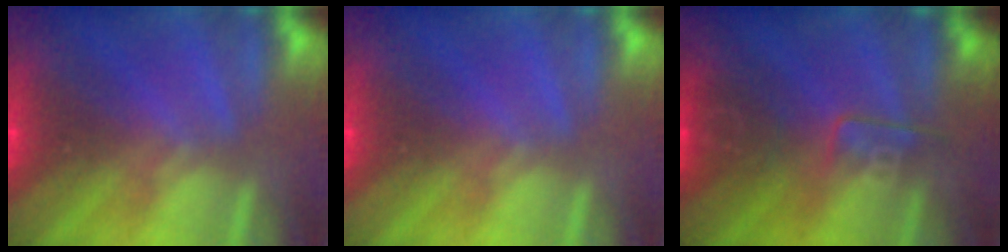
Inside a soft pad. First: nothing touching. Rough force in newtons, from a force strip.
{"total": 0.0}
{"total": 2.5}